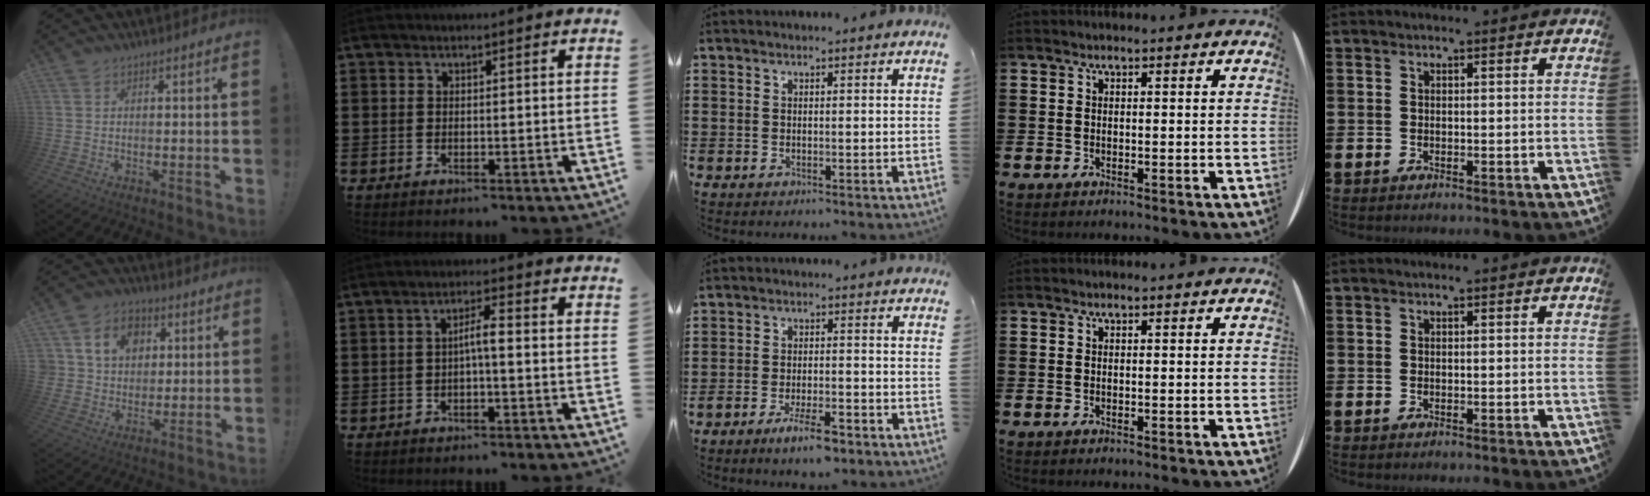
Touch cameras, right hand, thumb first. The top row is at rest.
{"thumb": {"total": 12.0, "force": [4.4, 9.9, 5.1], "torque": [-0.081, -0.009, 0.089]}, "index": {"total": 3.1, "force": [-0.5, 0.5, 3.1], "torque": [-0.059, 0.005, -0.012]}, "middle": {"total": 5.4, "force": [-3.7, 1.0, 3.8], "torque": [-0.074, -0.001, -0.066]}}